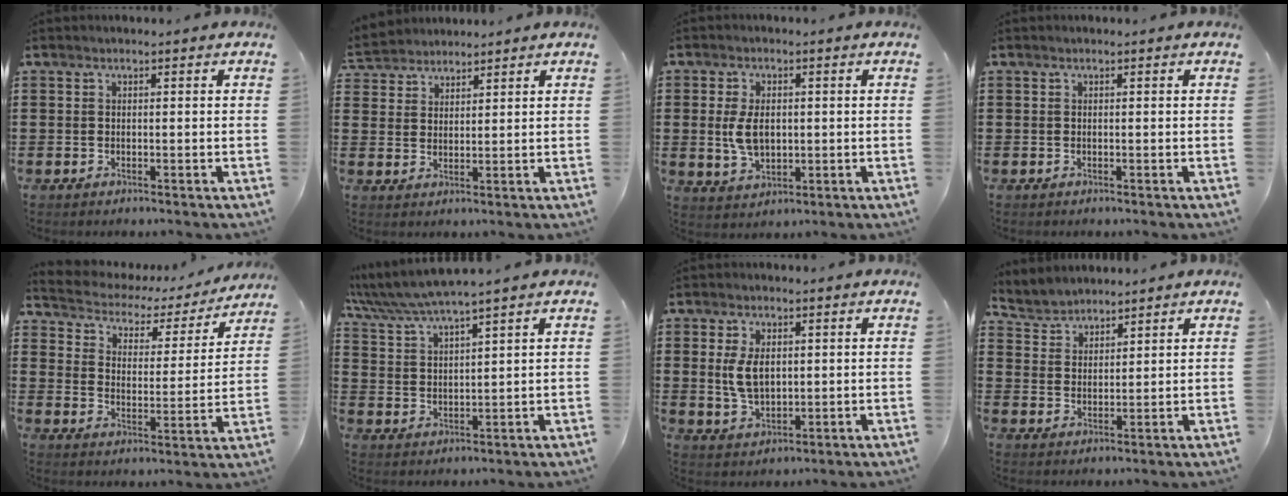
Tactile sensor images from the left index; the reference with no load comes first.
{"total": 3.0, "force": [2.8, 0.9, -0.5], "torque": [-0.002, -0.004, 0.054]}
{"total": 5.8, "force": [0.3, 3.4, 4.7], "torque": [-0.099, 0.002, 0.001]}
{"total": 0.0}
{"total": 2.8, "force": [2.5, 1.3, 0.3], "torque": [-0.028, -0.021, 0.031]}
{"total": 4.7, "force": [4.2, -0.2, 2.1], "torque": [-0.056, -0.022, 0.071]}
{"total": 5.7, "force": [1.0, 3.2, 4.5], "torque": [-0.095, 0.004, 0.014]}
{"total": 3.5, "force": [3.3, 0.9, -0.5], "torque": [-0.005, -0.008, 0.062]}